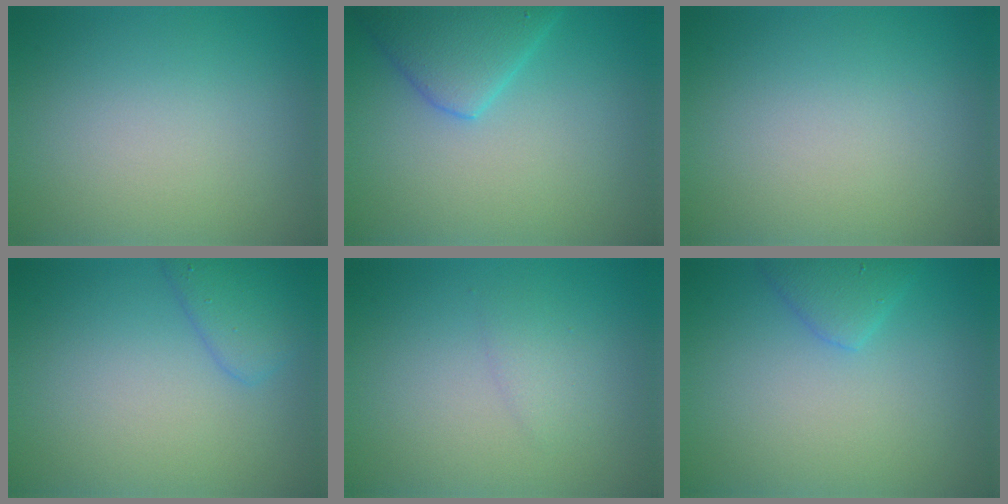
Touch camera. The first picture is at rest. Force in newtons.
{"total": 4.2, "press": 4.2, "slide": 0.2}
{"total": 0.0}
{"total": 1.8, "press": 1.8, "slide": 0.1}
{"total": 1.2, "press": 1.2, "slide": 0.1}
{"total": 2.2, "press": 2.2, "slide": 0.2}